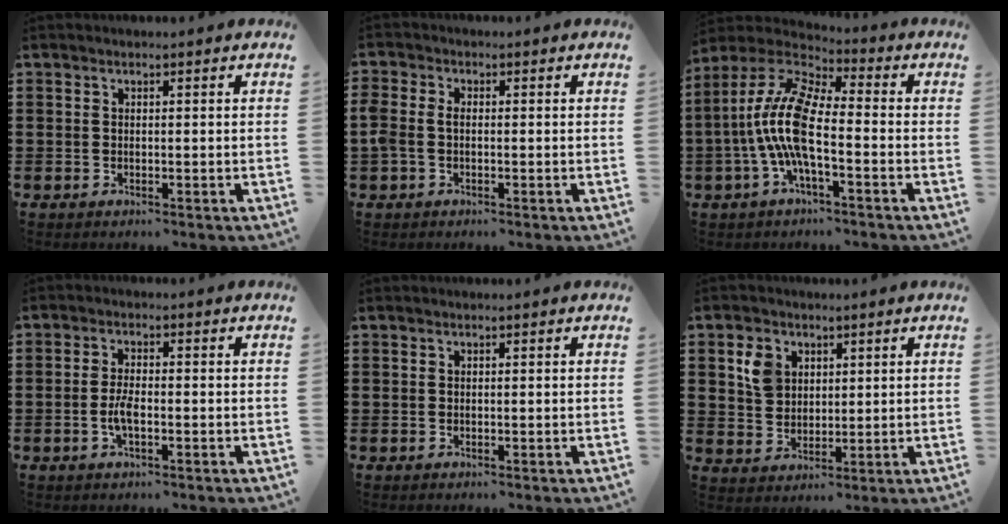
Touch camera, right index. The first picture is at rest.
{"total": 2.2, "force": [-0.4, 1.5, 1.5], "torque": [-0.047, -0.003, -0.014]}
{"total": 11.1, "force": [-1.9, 3.4, 10.4], "torque": [-0.254, -0.015, -0.046]}
{"total": 3.3, "force": [-0.9, 1.1, 2.9], "torque": [-0.068, -0.001, -0.021]}
{"total": 0.0}
{"total": 5.1, "force": [2.0, 4.2, 2.1], "torque": [-0.048, 0.012, 0.036]}